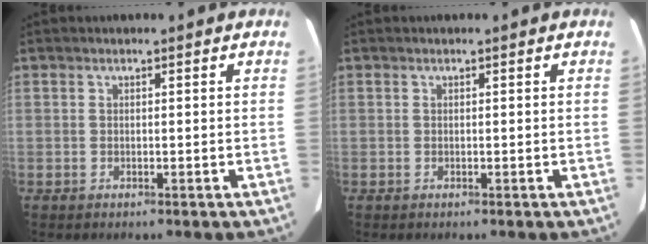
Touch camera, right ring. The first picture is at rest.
{"total": 0.0}